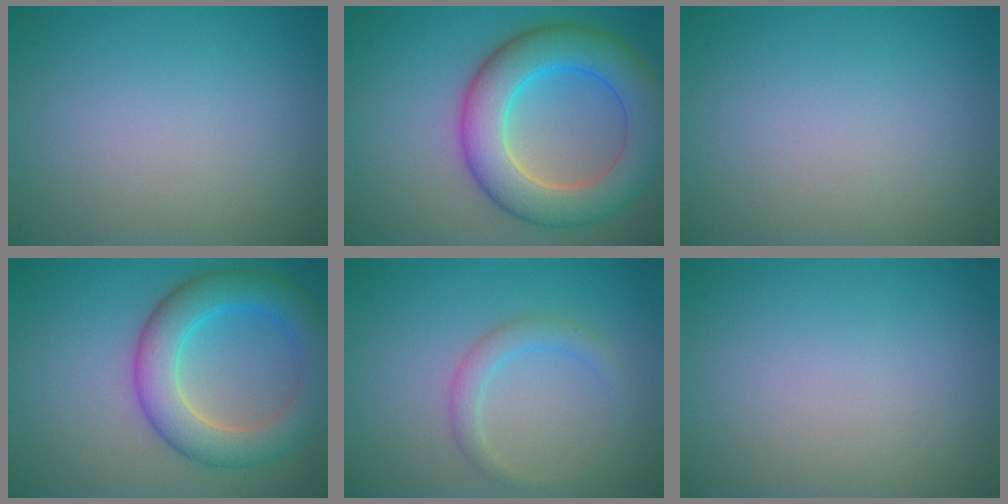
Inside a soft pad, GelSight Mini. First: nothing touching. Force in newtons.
{"total": 8.7, "press": 8.7, "slide": 0.4}
{"total": 0.0}
{"total": 6.6, "press": 6.6, "slide": 0.2}
{"total": 2.0, "press": 2.0, "slide": 0.2}
{"total": 0.0}